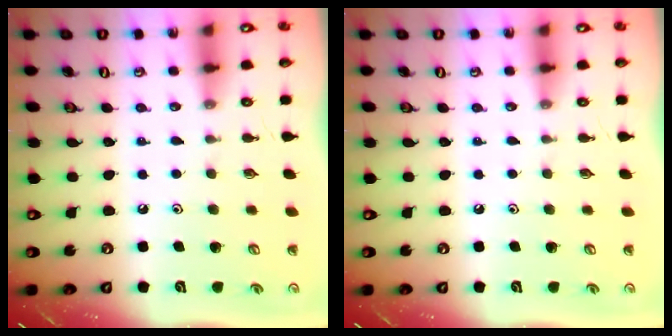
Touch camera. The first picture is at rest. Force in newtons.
{"total": 0.0}